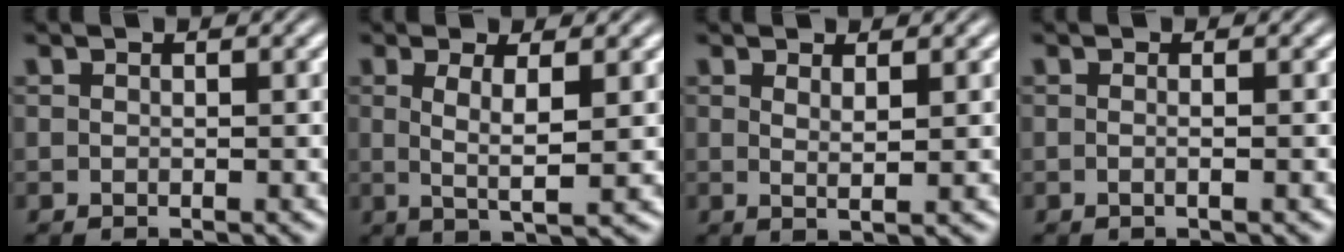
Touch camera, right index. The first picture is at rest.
{"total": 3.6, "force": [0.5, -0.2, 3.5], "torque": [-0.060, -0.013, 0.017]}
{"total": 1.8, "force": [0.6, -1.2, 1.2], "torque": [-0.018, -0.013, 0.020]}
{"total": 1.1, "force": [-0.6, -0.5, 0.7], "torque": [-0.018, -0.005, -0.007]}